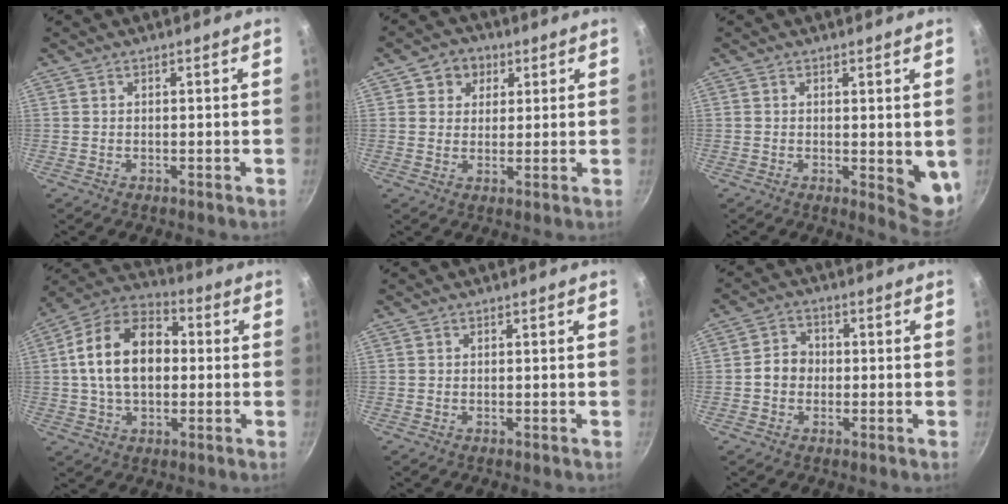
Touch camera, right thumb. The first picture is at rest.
{"total": 5.8, "force": [2.4, 5.0, 1.8], "torque": [0.008, -0.002, 0.028]}
{"total": 6.2, "force": [0.3, 2.5, 5.7], "torque": [-0.065, -0.018, 0.005]}
{"total": 16.9, "force": [1.0, 11.2, 12.6], "torque": [-0.188, 0.032, 0.001]}
{"total": 0.0}
{"total": 4.8, "force": [-0.6, 4.1, 2.3], "torque": [-0.014, 0.017, -0.017]}